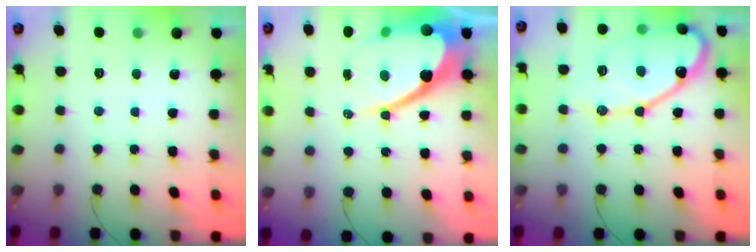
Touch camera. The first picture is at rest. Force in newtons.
{"total": 20.2, "press": 20.1, "slide": 1.4}
{"total": 16.3, "press": 16.2, "slide": 1.6}